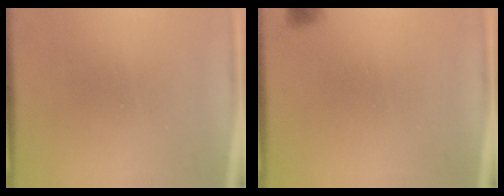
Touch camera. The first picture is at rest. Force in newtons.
{"total": 1.2}